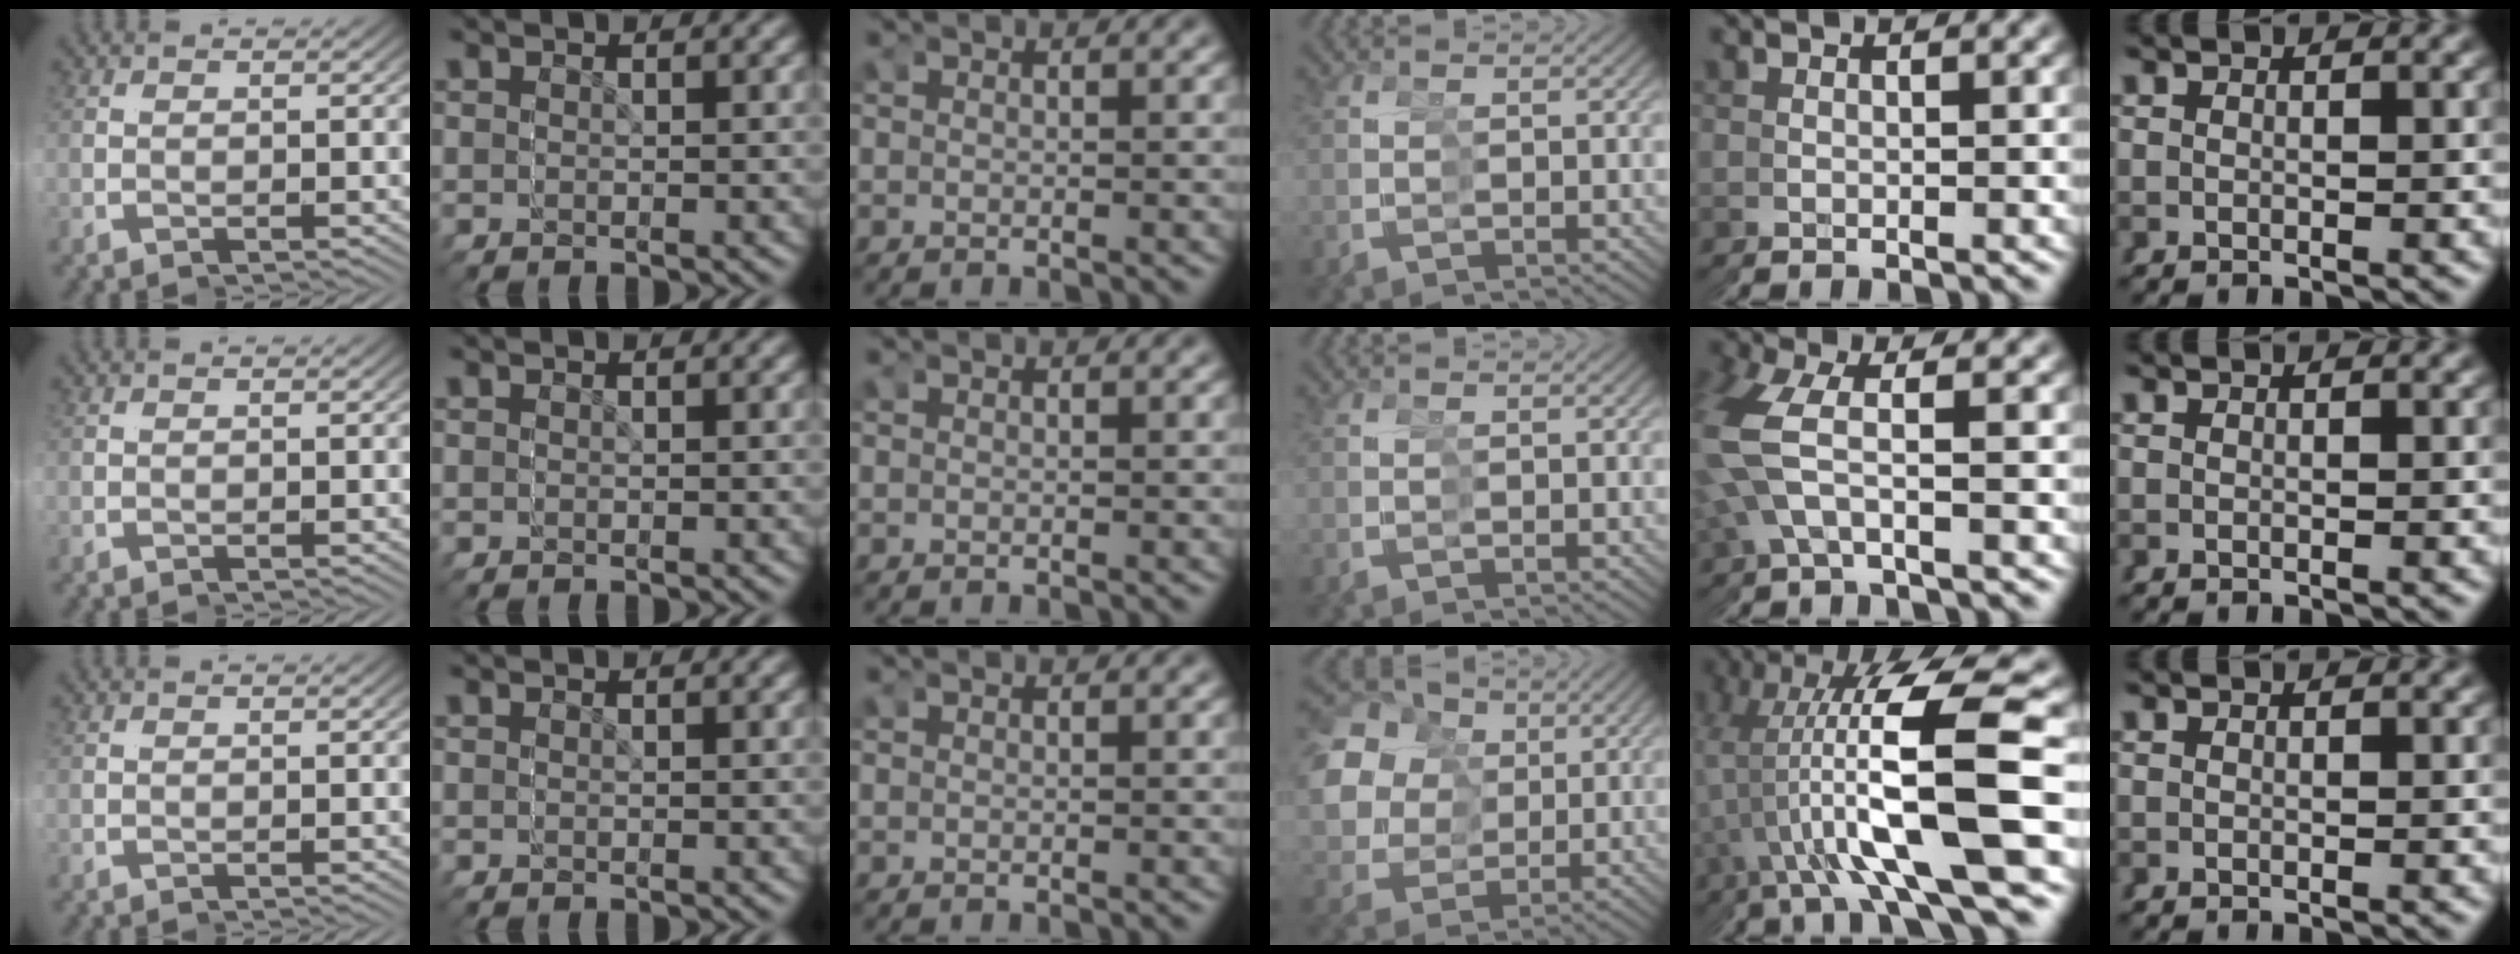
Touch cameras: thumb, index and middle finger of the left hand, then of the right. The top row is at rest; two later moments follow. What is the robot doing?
{"motion": "grasp_and_lifting", "object": "straw"}